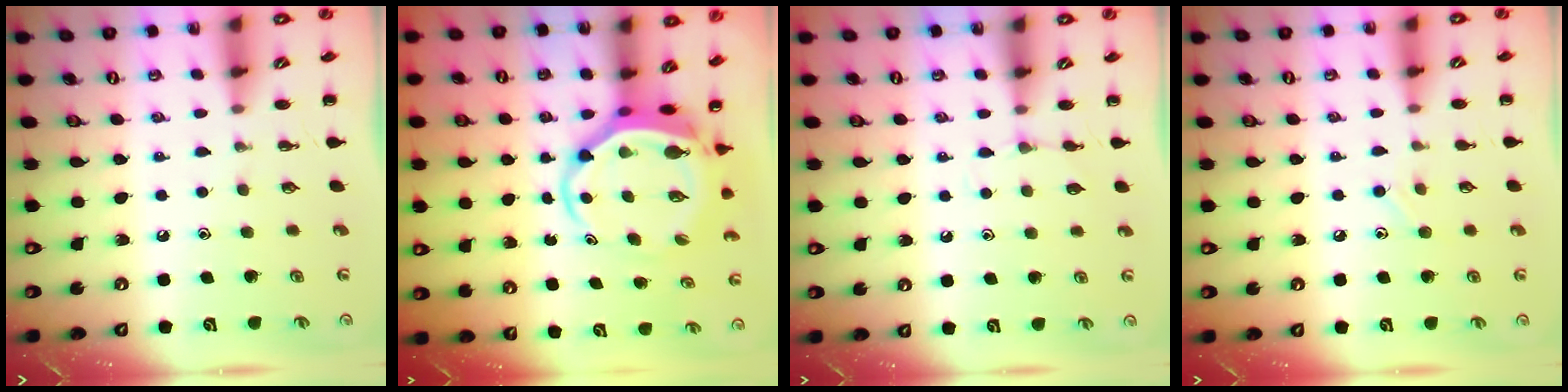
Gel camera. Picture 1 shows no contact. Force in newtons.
{"total": 7.4, "press": 7.1, "slide": 1.9}
{"total": 3.8, "press": 3.6, "slide": 1.2}
{"total": 6.2, "press": 5.8, "slide": 2.0}